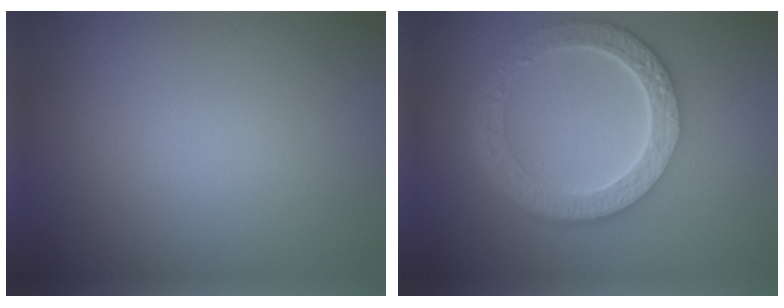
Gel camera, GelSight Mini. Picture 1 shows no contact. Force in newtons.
{"total": 6.4, "press": 4.8, "slide": 4.3}